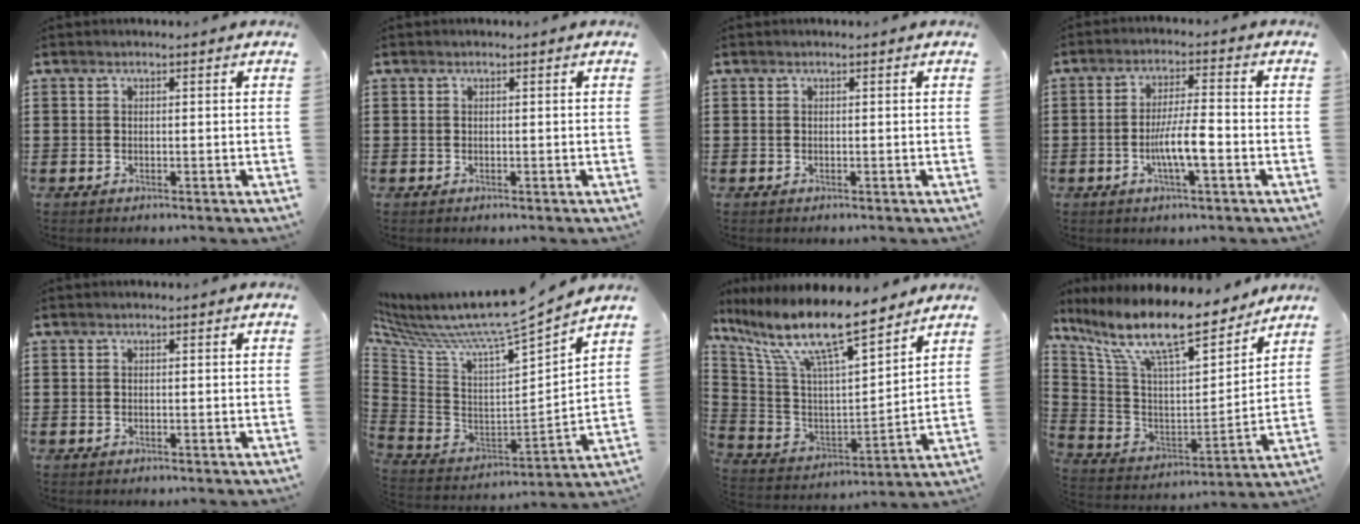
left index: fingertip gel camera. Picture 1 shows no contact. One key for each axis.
{"total": 0.0}
{"total": 0.0}
{"total": 6.5, "fx": -1.9, "fy": 1.3, "fz": 6.1, "tx": -0.114, "ty": 0.002, "tz": -0.038}
{"total": 0.0}
{"total": 8.0, "fx": 6.7, "fy": -0.2, "fz": 4.4, "tx": -0.110, "ty": -0.063, "tz": 0.100}
{"total": 12.9, "fx": 9.9, "fy": 2.3, "fz": 7.9, "tx": -0.190, "ty": -0.061, "tz": 0.170}
{"total": 14.3, "fx": 11.2, "fy": 2.9, "fz": 8.4, "tx": -0.196, "ty": -0.069, "tz": 0.192}